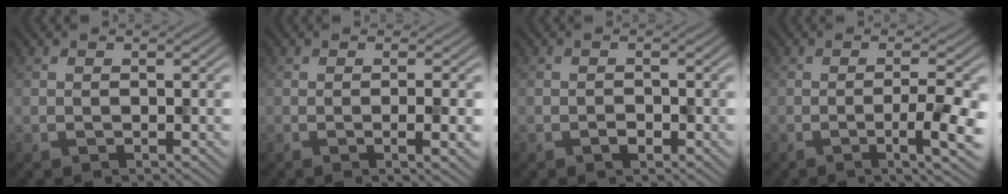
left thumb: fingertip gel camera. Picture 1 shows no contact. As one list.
[{"total": 3.1, "force": [-0.9, 0.3, 2.9], "torque": [-0.050, 0.007, -0.018]}, {"total": 1.1, "force": [-0.6, 0.7, 0.7], "torque": [-0.012, 0.001, -0.013]}, {"total": 5.0, "force": [-1.6, 0.5, 4.7], "torque": [-0.077, 0.007, -0.032]}]